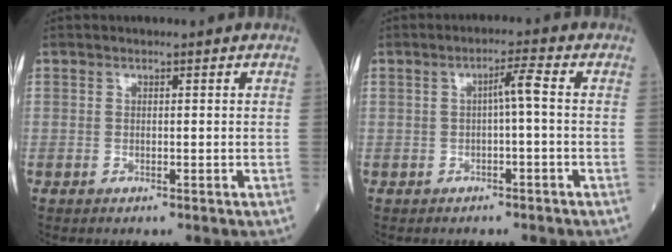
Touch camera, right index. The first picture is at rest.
{"total": 2.8, "force": [-0.2, 0.0, 2.8], "torque": [-0.044, 0.008, -0.004]}